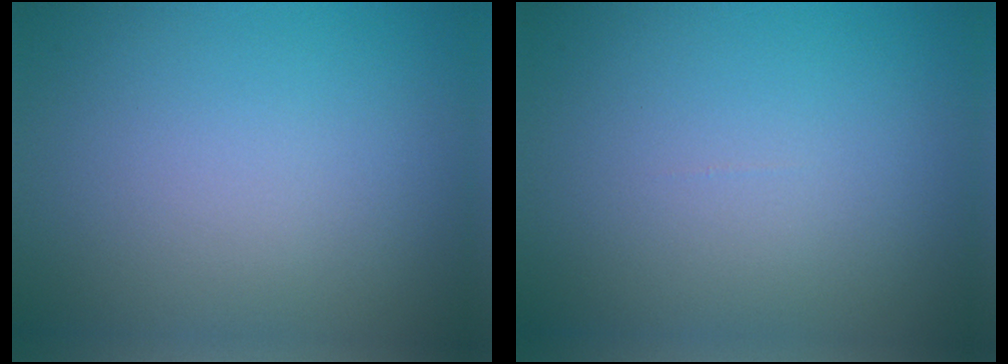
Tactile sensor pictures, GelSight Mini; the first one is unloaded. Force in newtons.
{"total": 0.0}